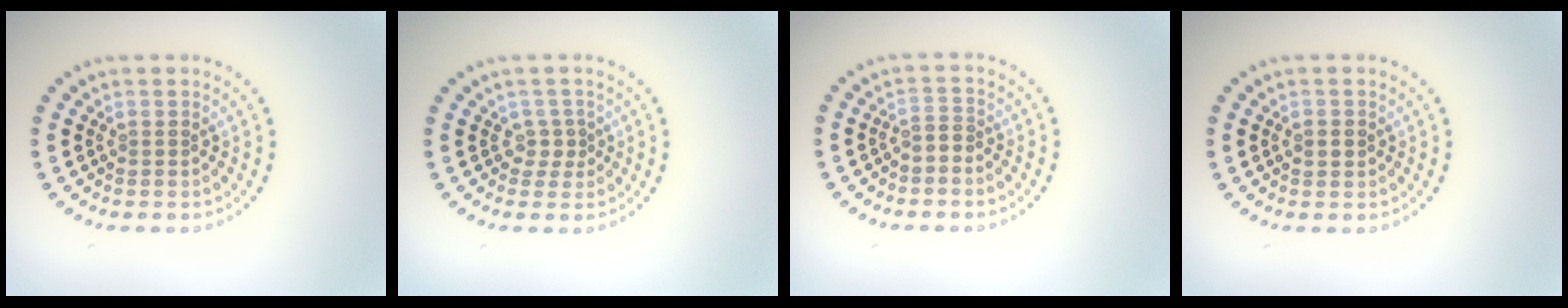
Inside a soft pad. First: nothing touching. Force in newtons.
{"total": 1.4, "press": 1.1, "slide": 0.9}
{"total": 1.0, "press": 0.8, "slide": 0.7}
{"total": 1.2, "press": 1.1, "slide": 0.3}